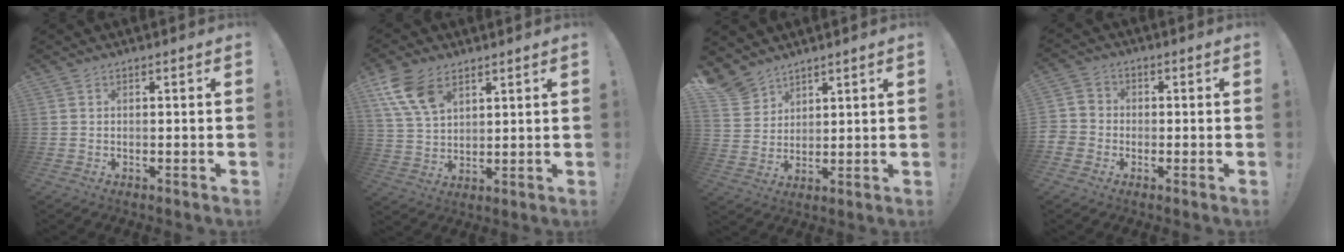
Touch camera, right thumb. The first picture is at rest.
{"total": 11.3, "force": [6.3, 6.5, 6.8], "torque": [-0.132, -0.020, 0.123]}
{"total": 7.0, "force": [5.7, 3.9, 0.5], "torque": [-0.024, -0.044, 0.115]}
{"total": 4.6, "force": [-1.9, 4.1, 1.0], "torque": [-0.025, 0.018, -0.035]}